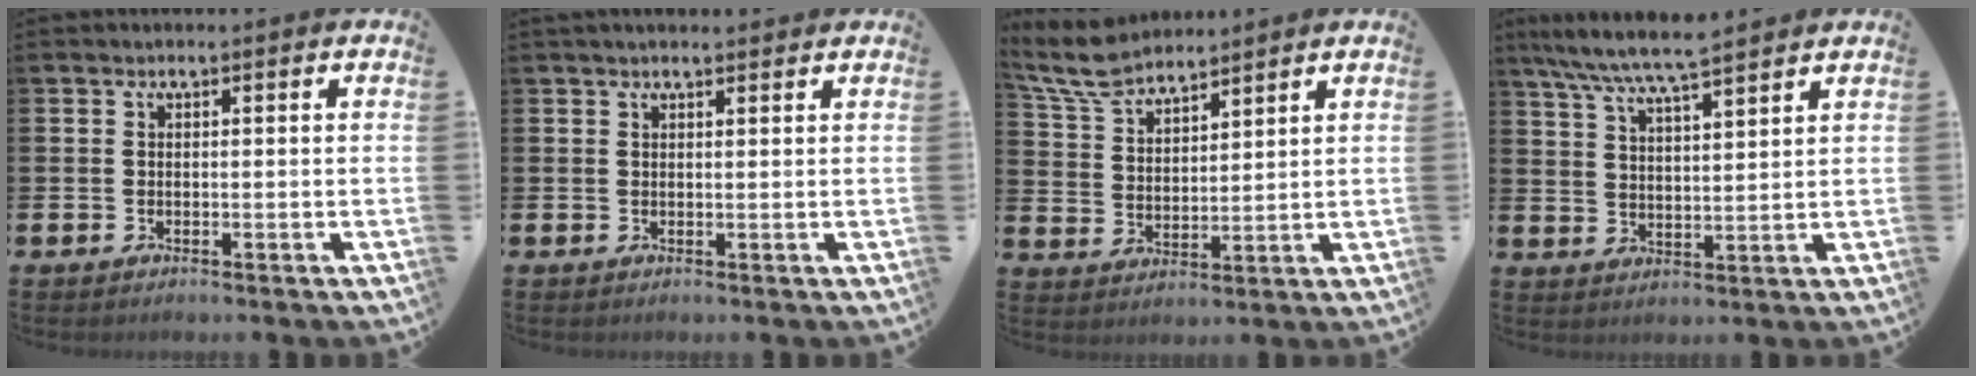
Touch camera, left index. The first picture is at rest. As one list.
[{"total": 1.3, "force": [1.3, 0.2, 0.4], "torque": [-0.001, -0.003, 0.021]}, {"total": 7.3, "force": [6.7, 1.9, 2.3], "torque": [-0.075, -0.022, 0.124]}, {"total": 7.4, "force": [6.9, 0.5, 2.7], "torque": [-0.079, -0.030, 0.124]}]